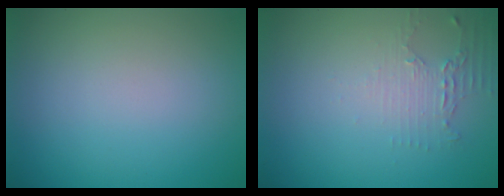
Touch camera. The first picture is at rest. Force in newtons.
{"total": 2.2, "press": 1.6, "slide": 1.5}